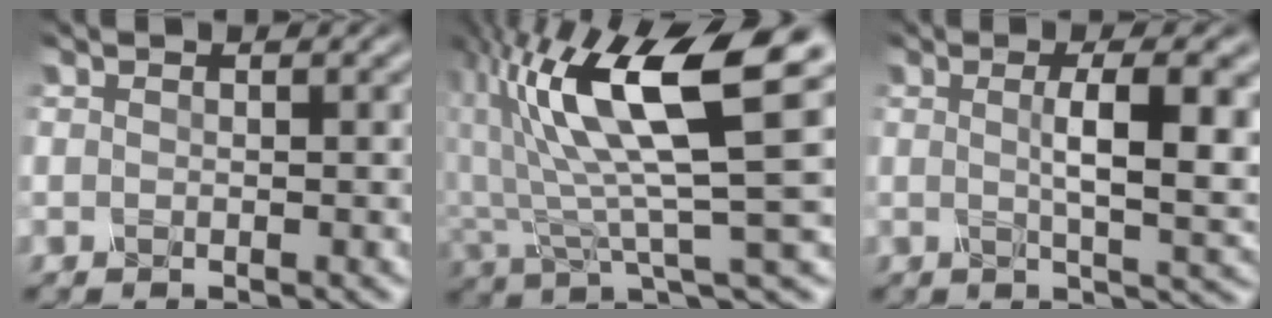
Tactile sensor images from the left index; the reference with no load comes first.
{"total": 11.9, "force": [4.3, 2.8, 10.8], "torque": [-0.210, 0.013, 0.088]}
{"total": 6.6, "force": [0.6, 1.4, 6.4], "torque": [-0.087, 0.005, 0.017]}